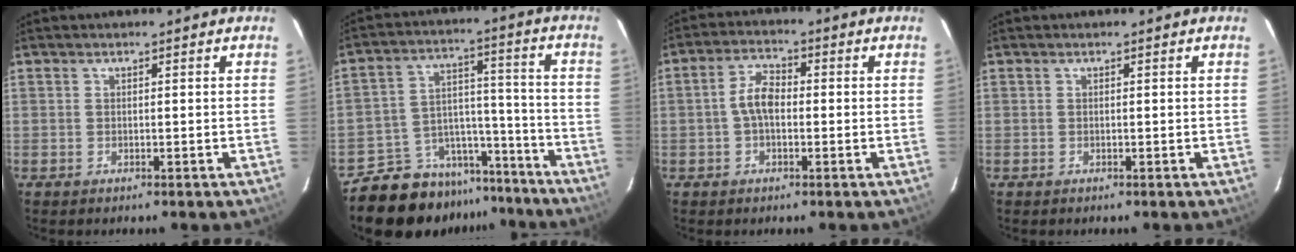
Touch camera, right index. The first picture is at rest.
{"total": 14.4, "force": [-12.1, 7.5, 2.2], "torque": [-0.046, 0.062, -0.169]}
{"total": 5.1, "force": [-0.4, 2.9, 4.2], "torque": [-0.085, 0.015, -0.007]}
{"total": 0.0}